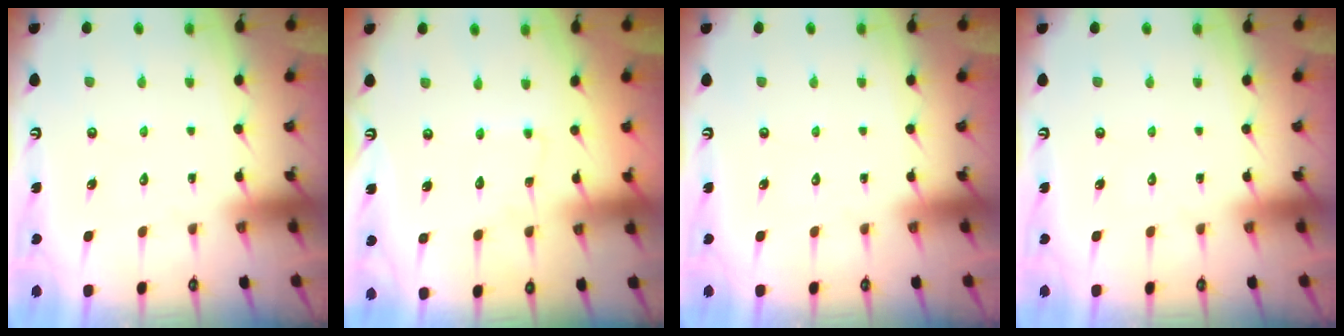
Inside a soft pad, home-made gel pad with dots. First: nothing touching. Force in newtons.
{"total": 1.8, "press": 1.8, "slide": 0.1}
{"total": 0.0}
{"total": 0.0}